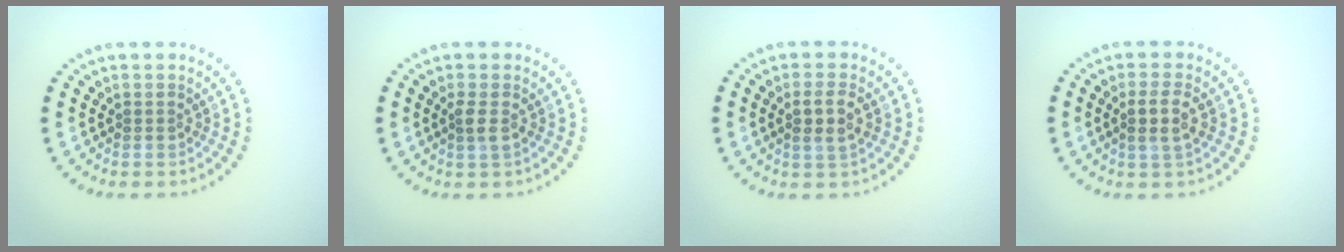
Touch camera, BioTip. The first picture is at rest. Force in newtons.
{"total": 1.3, "press": 1.1, "slide": 0.7}
{"total": 2.1, "press": 2.0, "slide": 0.8}
{"total": 2.1, "press": 1.9, "slide": 0.8}